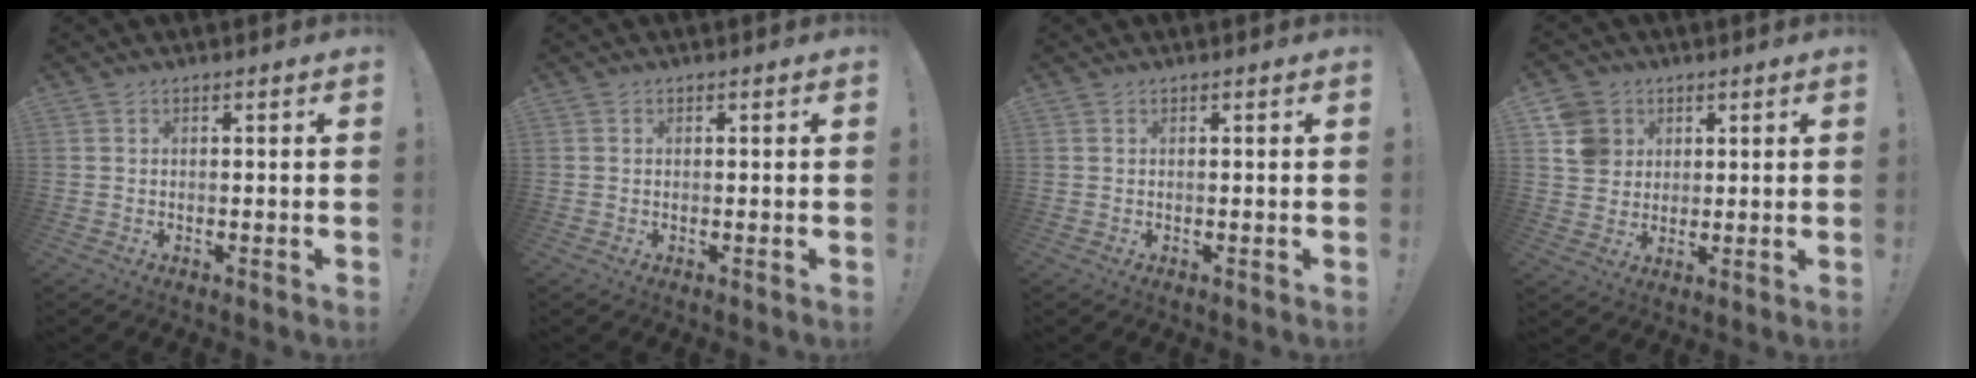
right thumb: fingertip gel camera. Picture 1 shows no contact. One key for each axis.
{"total": 0.0}
{"total": 0.0}
{"total": 8.5, "fx": 3.0, "fy": 7.6, "fz": 2.4, "tx": -0.032, "ty": -0.005, "tz": 0.066}